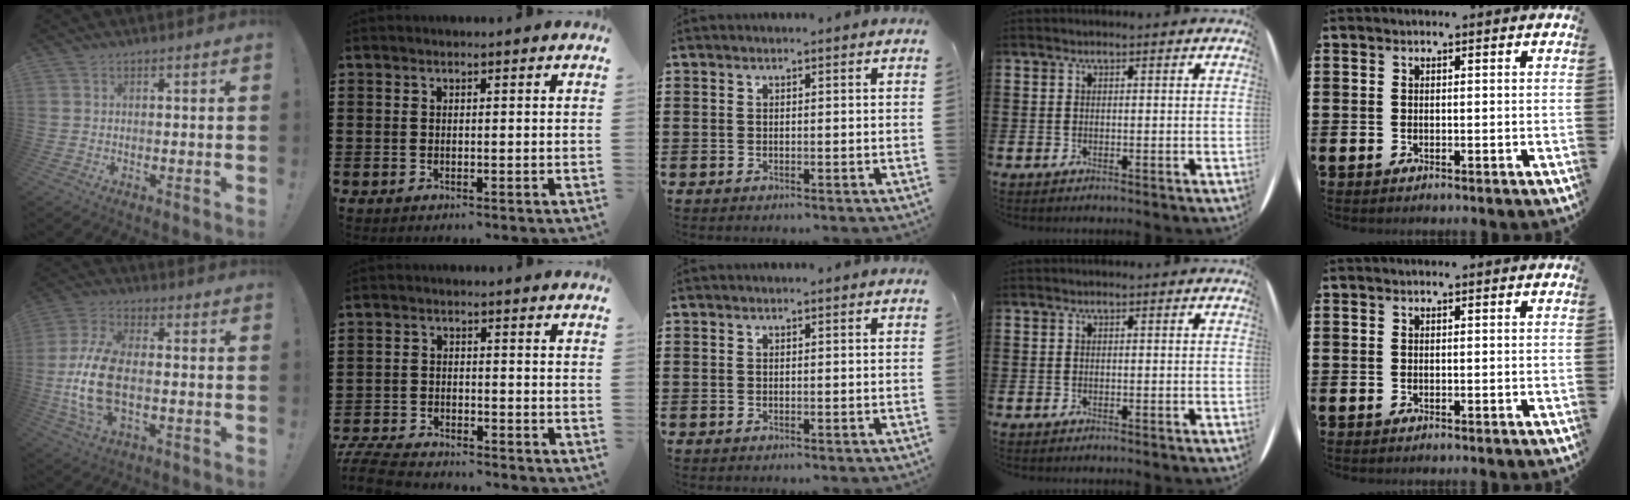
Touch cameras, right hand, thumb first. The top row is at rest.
{"thumb": {"total": 15.7, "force": [-2.3, 8.1, 13.3], "torque": [-0.281, -0.005, -0.035]}, "index": {"total": 5.0, "force": [-4.9, 0.6, 1.0], "torque": [-0.034, -0.001, -0.104]}}